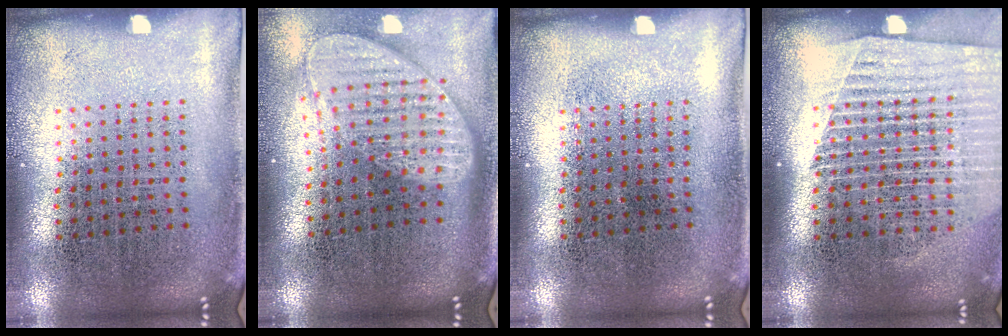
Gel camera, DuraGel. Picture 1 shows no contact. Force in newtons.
{"total": 2.0, "press": 1.6, "slide": 1.2}
{"total": 0.0}
{"total": 1.6, "press": 1.5, "slide": 0.5}